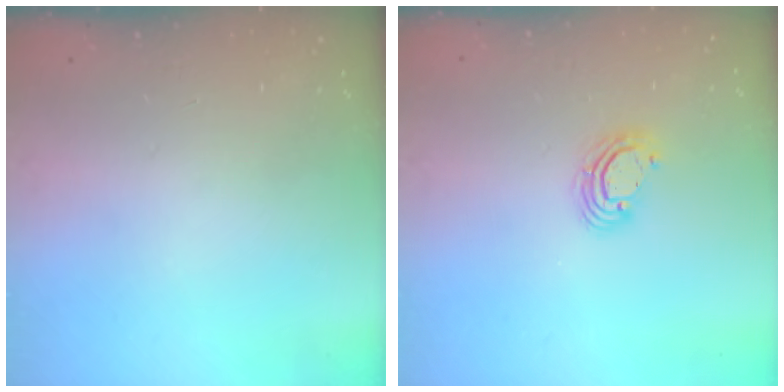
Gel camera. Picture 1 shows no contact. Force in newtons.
{"total": 6.1, "press": 6.1, "slide": 0.5}